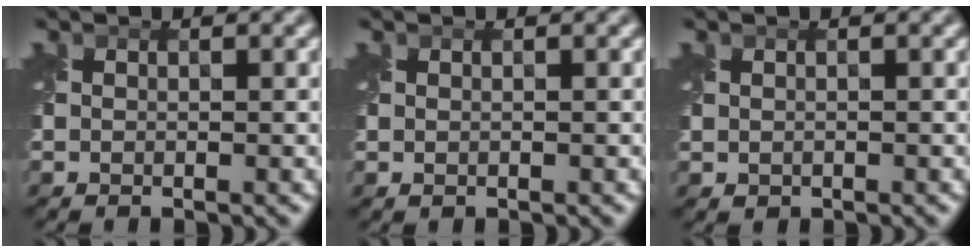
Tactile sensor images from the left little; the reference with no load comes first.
{"total": 0.0}
{"total": 0.5, "force": [0.0, 0.5, 0.2], "torque": [-0.005, -0.003, 0.002]}